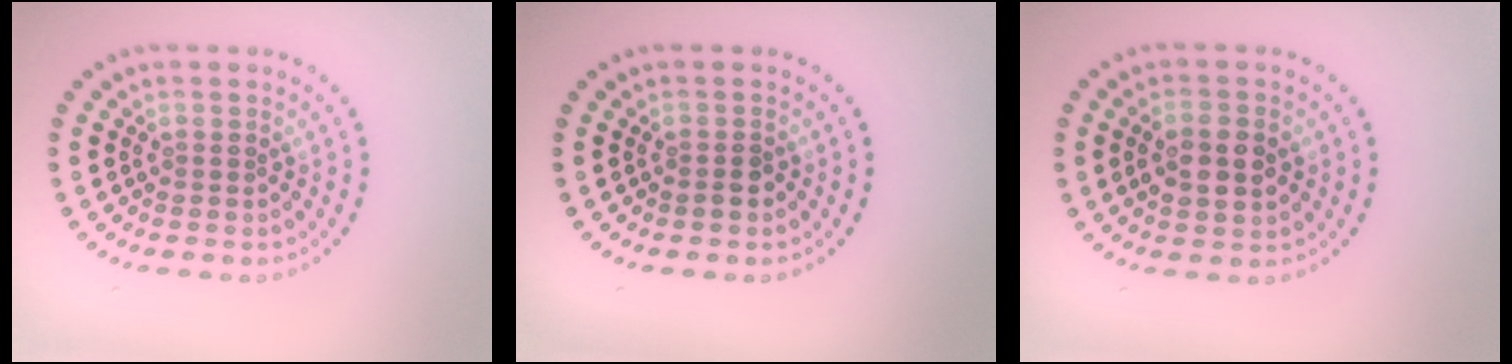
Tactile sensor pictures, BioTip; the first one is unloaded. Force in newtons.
{"total": 1.3, "press": 1.1, "slide": 0.5}
{"total": 3.4, "press": 3.4, "slide": 0.2}